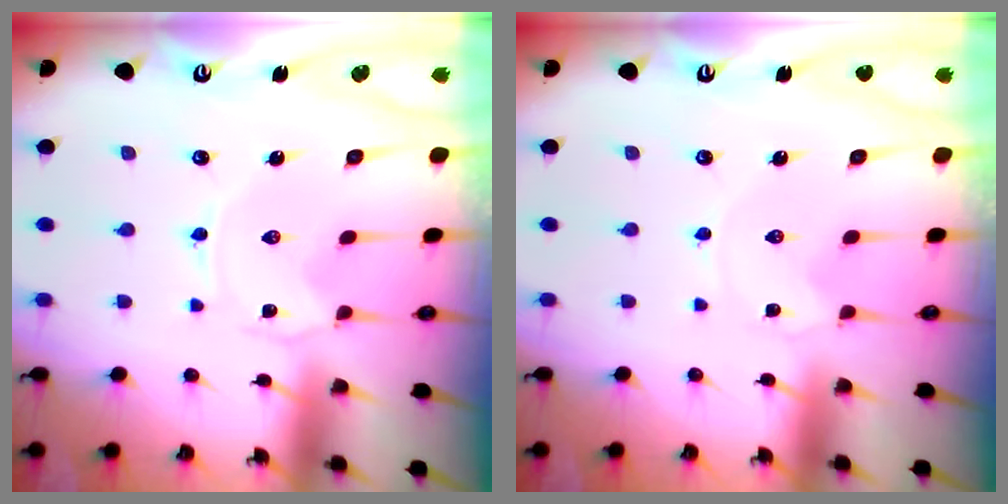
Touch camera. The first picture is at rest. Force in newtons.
{"total": 0.0}